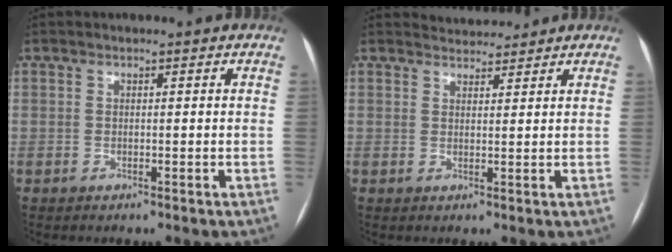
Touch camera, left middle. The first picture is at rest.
{"total": 3.1, "force": [3.1, 0.4, -0.1], "torque": [-0.008, 0.013, 0.051]}